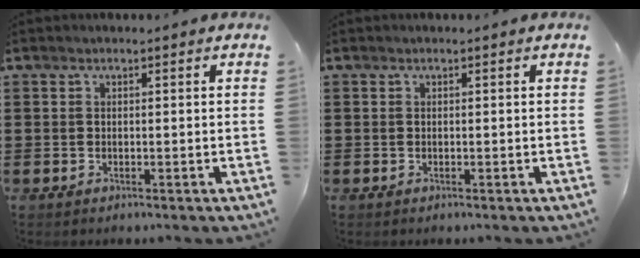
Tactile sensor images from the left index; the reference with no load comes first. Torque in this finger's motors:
{"motor_torque": [0.00, 0.00, 0.00, 0.01]}